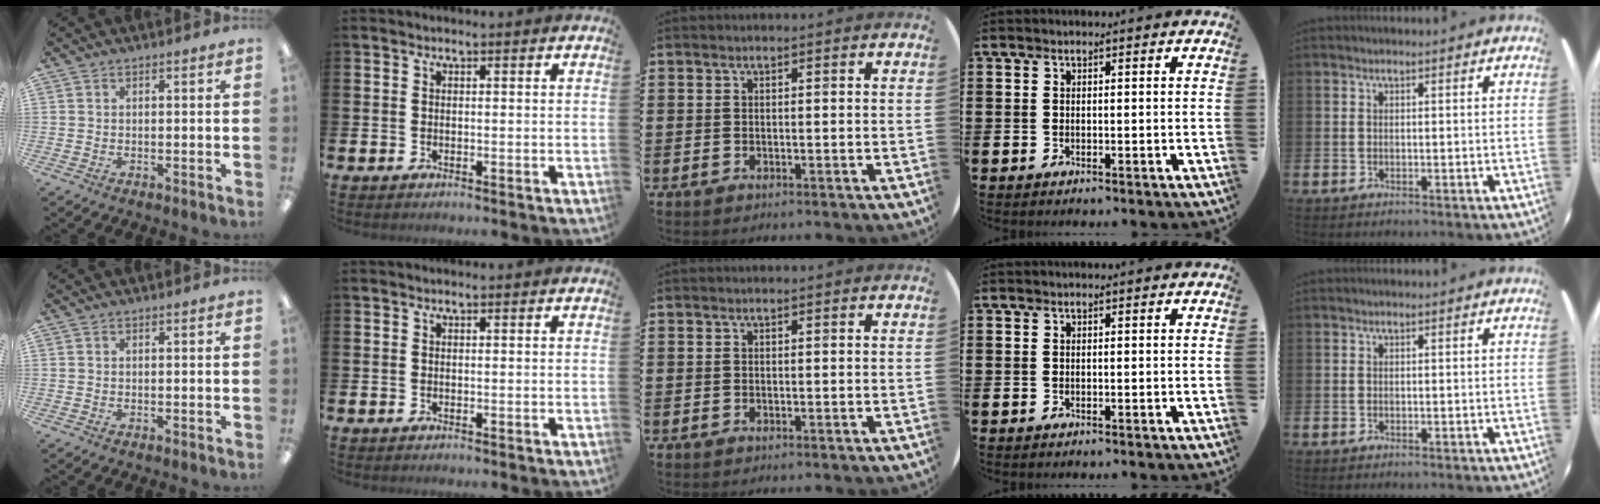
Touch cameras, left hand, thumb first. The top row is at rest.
{}